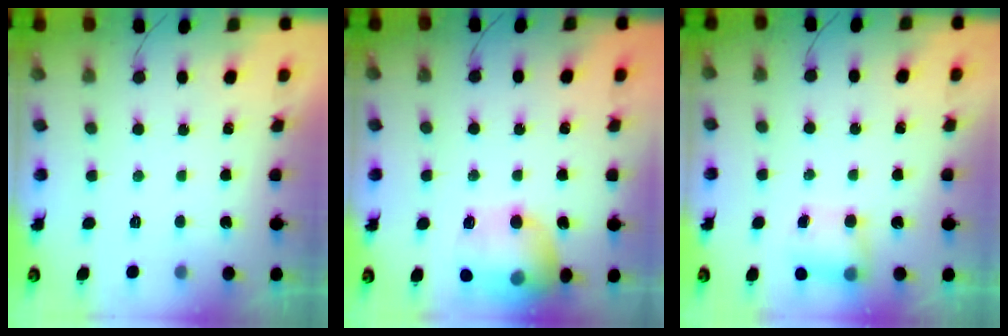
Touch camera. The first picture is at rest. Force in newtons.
{"total": 16.5, "press": 16.5, "slide": 1.3}
{"total": 6.9, "press": 6.9, "slide": 0.7}